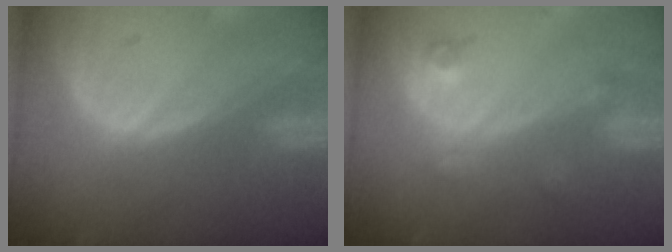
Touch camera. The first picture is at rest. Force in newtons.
{"total": 3.5, "press": 3.3, "slide": 1.3}